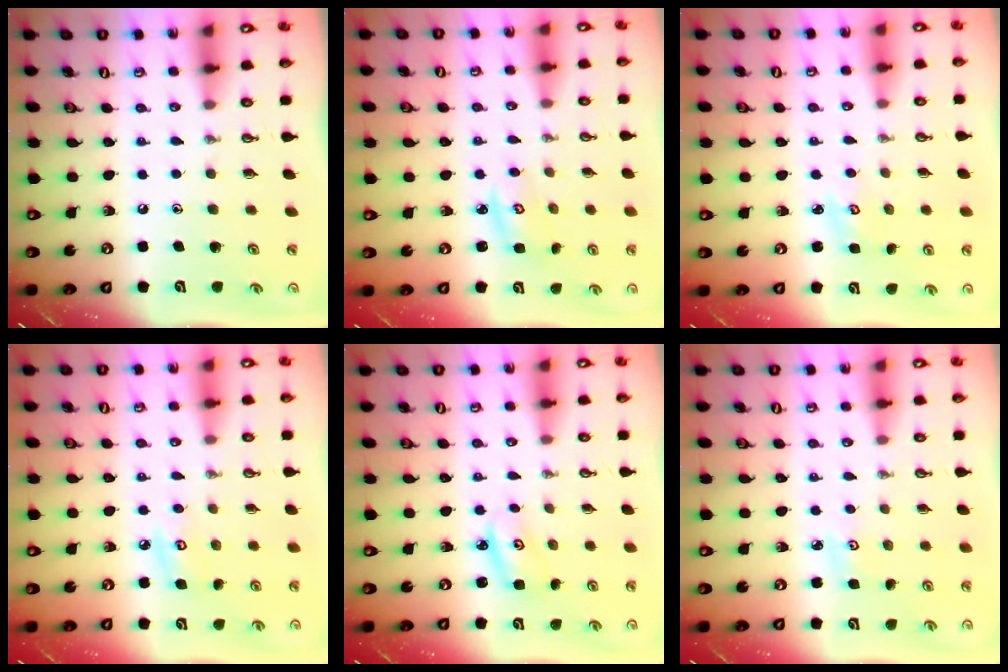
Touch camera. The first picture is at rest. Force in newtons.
{"total": 3.0, "press": 3.0, "slide": 0.3}
{"total": 2.1, "press": 2.1, "slide": 0.2}
{"total": 6.3, "press": 6.2, "slide": 0.5}
{"total": 3.2, "press": 3.2, "slide": 0.3}
{"total": 2.8, "press": 2.7, "slide": 0.4}